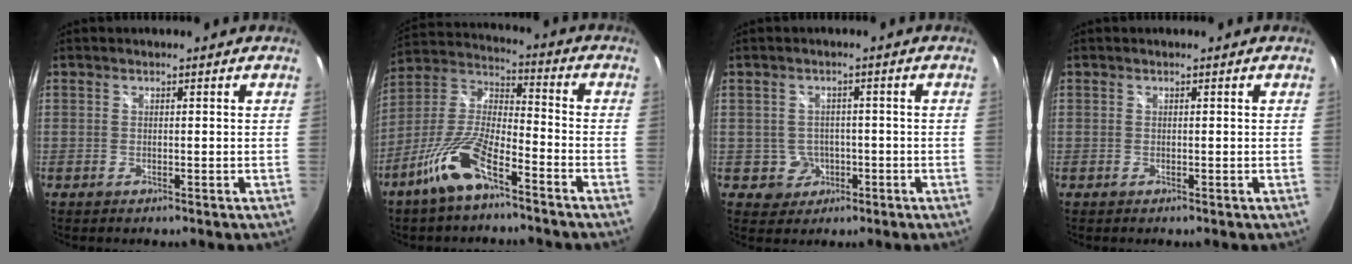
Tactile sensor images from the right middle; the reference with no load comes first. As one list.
[{"total": 12.9, "force": [-8.0, 3.8, 9.4], "torque": [-0.201, -0.003, -0.156]}, {"total": 4.3, "force": [-1.2, 4.1, 0.4], "torque": [-0.019, 0.010, -0.008]}, {"total": 0.0}]